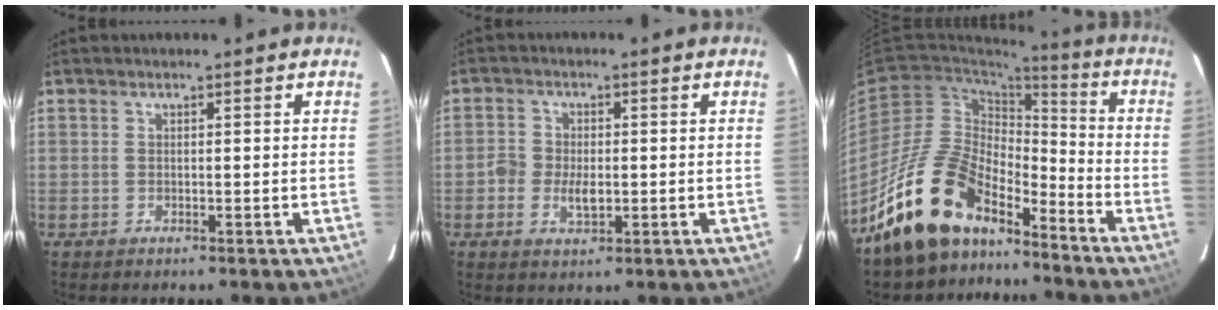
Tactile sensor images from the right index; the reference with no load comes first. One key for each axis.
{"total": 4.6, "fx": -1.2, "fy": 3.1, "fz": 3.1, "tx": -0.070, "ty": 0.002, "tz": -0.025}
{"total": 17.1, "fx": -13.5, "fy": 7.6, "fz": 7.4, "tx": -0.145, "ty": 0.021, "tz": -0.235}